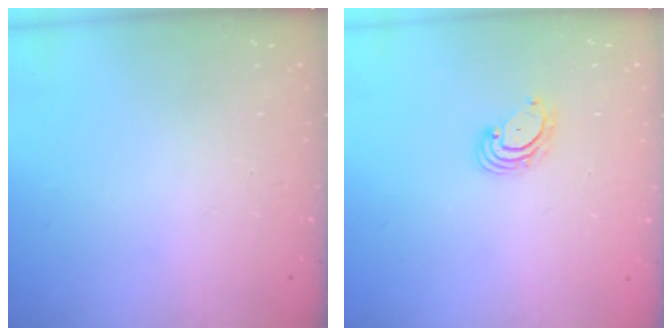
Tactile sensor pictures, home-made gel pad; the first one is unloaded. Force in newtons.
{"total": 3.7, "press": 3.7, "slide": 0.4}